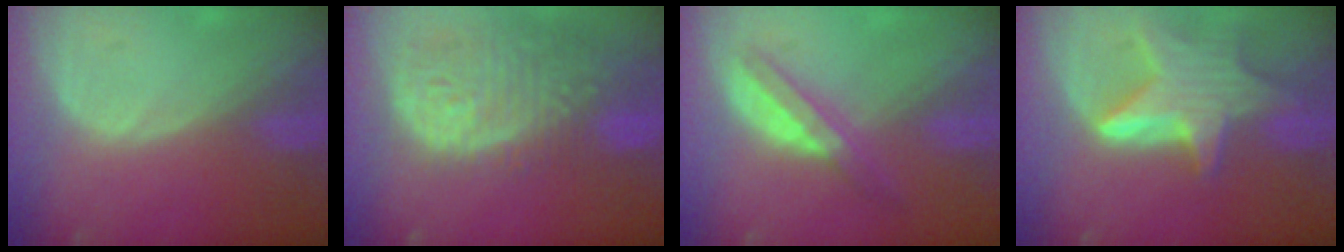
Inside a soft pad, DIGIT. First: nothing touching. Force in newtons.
{"total": 14.0, "press": 11.5, "slide": 7.9}
{"total": 5.2, "press": 5.0, "slide": 1.5}
{"total": 9.3, "press": 9.3, "slide": 0.7}